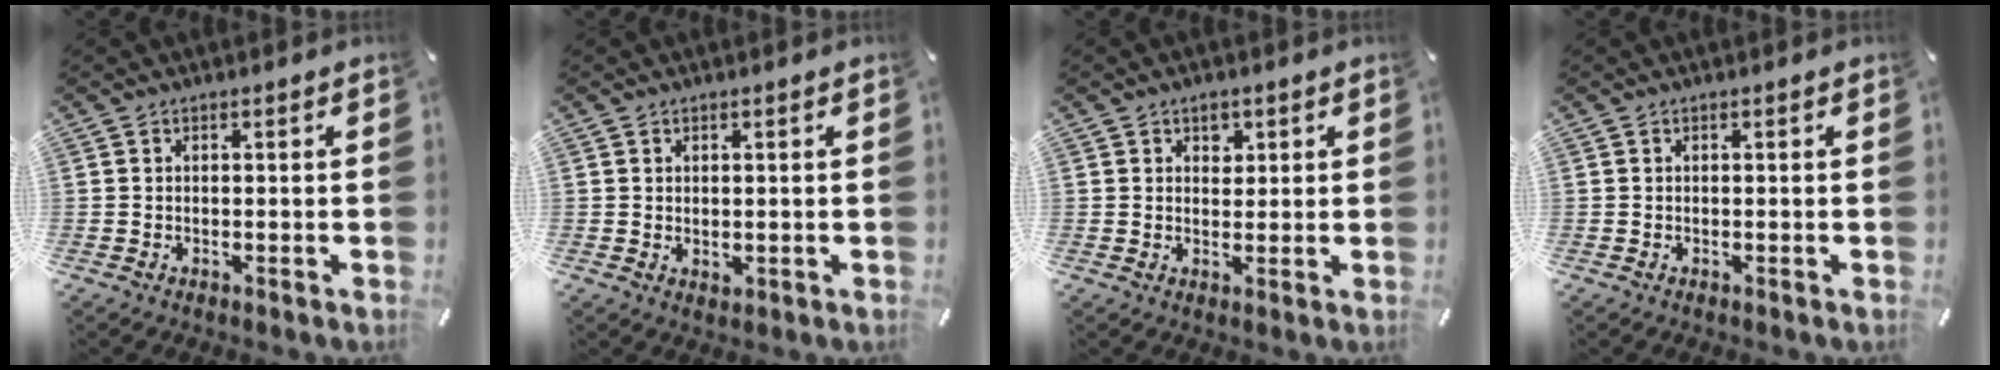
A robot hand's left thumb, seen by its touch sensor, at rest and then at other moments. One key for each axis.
{"total": 1.7, "fx": 1.1, "fy": 1.3, "fz": 0.2, "tx": 0.002, "ty": -0.001, "tz": 0.017}
{"total": 2.8, "fx": 1.3, "fy": 2.2, "fz": 1.1, "tx": 0.008, "ty": -0.010, "tz": 0.015}
{"total": 0.0}